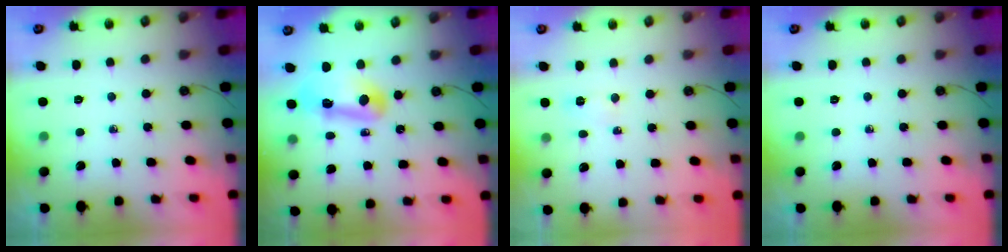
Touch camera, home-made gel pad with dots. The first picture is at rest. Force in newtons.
{"total": 13.8, "press": 13.7, "slide": 1.5}
{"total": 16.5, "press": 4.4, "slide": 15.9}
{"total": 0.0}